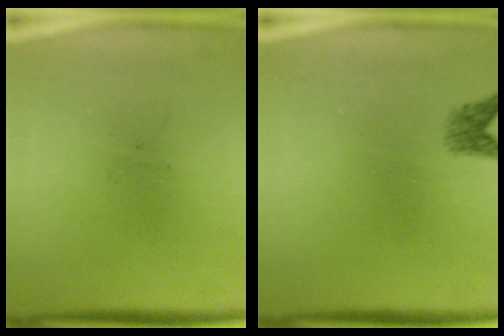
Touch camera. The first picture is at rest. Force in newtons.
{"total": 1.8}